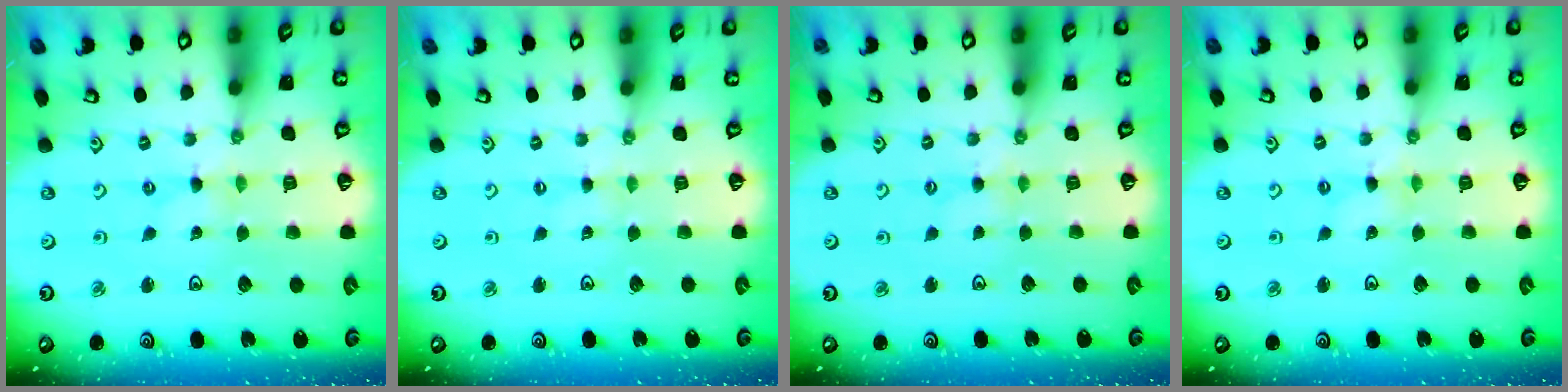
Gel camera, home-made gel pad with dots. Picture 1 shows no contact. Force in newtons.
{"total": 0.5, "press": 0.5, "slide": 0.1}
{"total": 1.7, "press": 1.7, "slide": 0.4}
{"total": 0.8, "press": 0.8, "slide": 0.2}